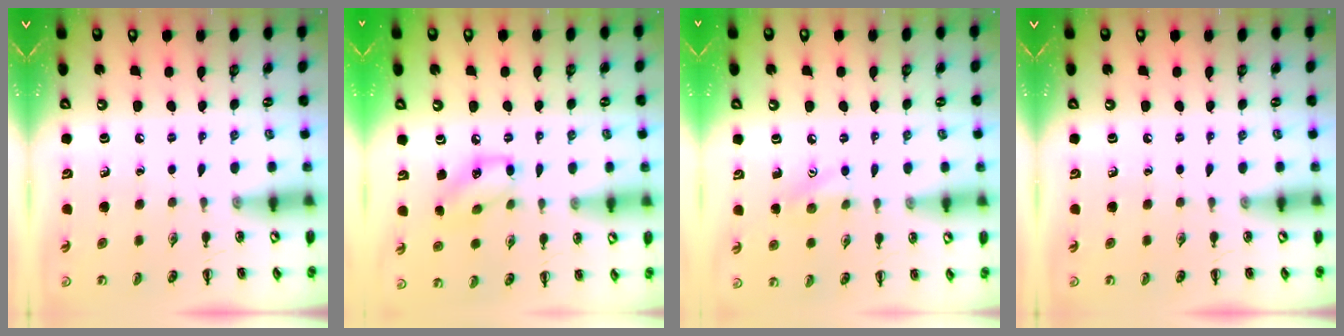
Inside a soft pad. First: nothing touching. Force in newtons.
{"total": 9.3, "press": 9.3, "slide": 0.3}
{"total": 8.2, "press": 8.1, "slide": 1.6}
{"total": 0.0}